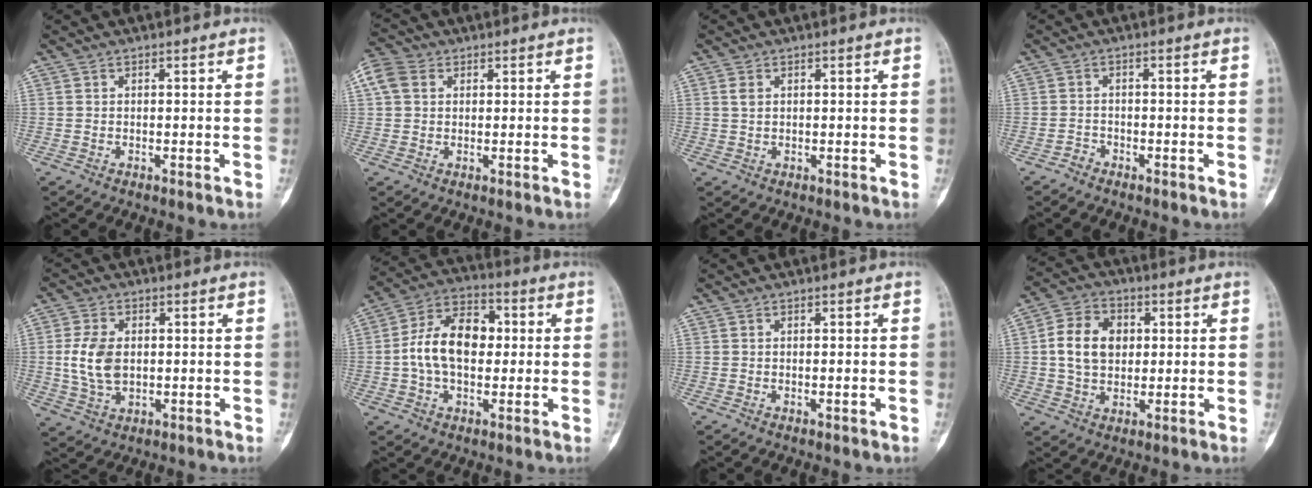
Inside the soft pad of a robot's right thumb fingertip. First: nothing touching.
{"total": 5.7, "force": [1.8, 4.4, 3.2], "torque": [-0.067, 0.016, 0.030]}
{"total": 1.7, "force": [0.5, 1.2, 1.1], "torque": [-0.018, 0.002, 0.012]}
{"total": 1.4, "force": [-1.2, 0.7, 0.0], "torque": [0.002, 0.004, -0.027]}
{"total": 8.5, "force": [0.3, 5.7, 6.3], "torque": [-0.118, 0.002, 0.012]}
{"total": 13.5, "force": [0.4, 8.8, 10.3], "torque": [-0.166, 0.029, -0.002]}
{"total": 1.2, "force": [-0.3, 0.3, 1.1], "torque": [-0.014, 0.001, -0.002]}
{"total": 10.8, "force": [1.4, 8.1, 7.0], "torque": [-0.098, 0.006, 0.021]}